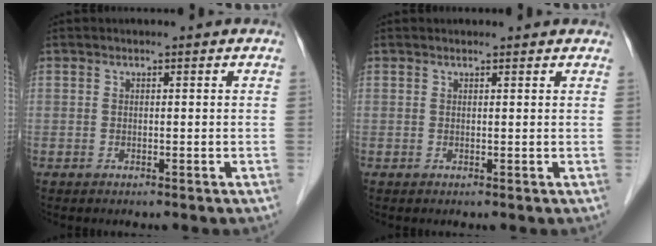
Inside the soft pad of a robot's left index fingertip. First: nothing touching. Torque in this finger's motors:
{"motor_torque": [0.27, -0.21, 0.03, -0.01]}